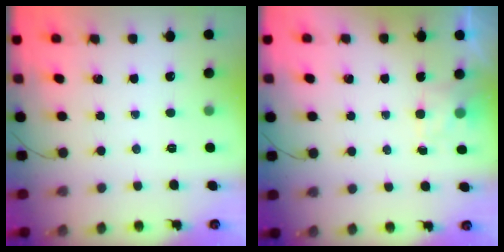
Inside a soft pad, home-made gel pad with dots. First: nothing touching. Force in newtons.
{"total": 2.2, "press": 1.8, "slide": 1.3}